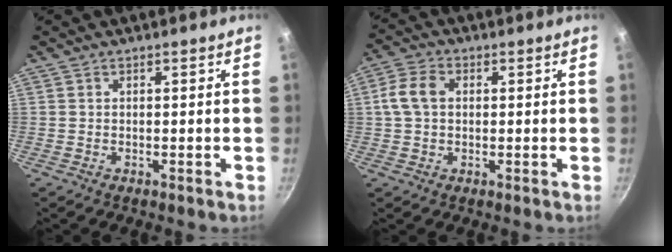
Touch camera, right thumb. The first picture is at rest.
{"total": 6.0, "force": [0.8, 4.4, 4.1], "torque": [-0.077, 0.016, 0.006]}